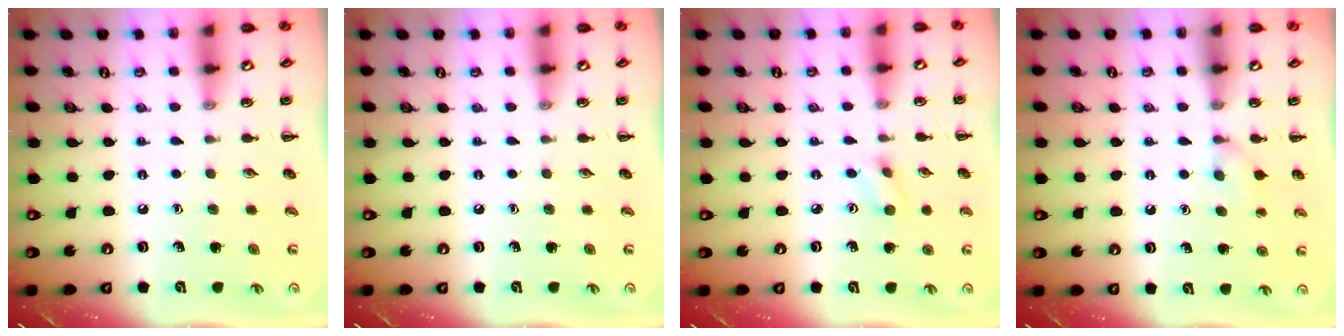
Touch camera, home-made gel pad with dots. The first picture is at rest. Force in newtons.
{"total": 0.0}
{"total": 3.4, "press": 3.2, "slide": 1.3}
{"total": 5.5, "press": 5.2, "slide": 1.8}